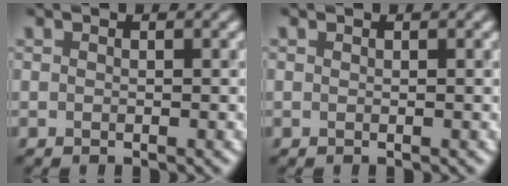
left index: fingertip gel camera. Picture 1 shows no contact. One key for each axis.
{"total": 0.0}